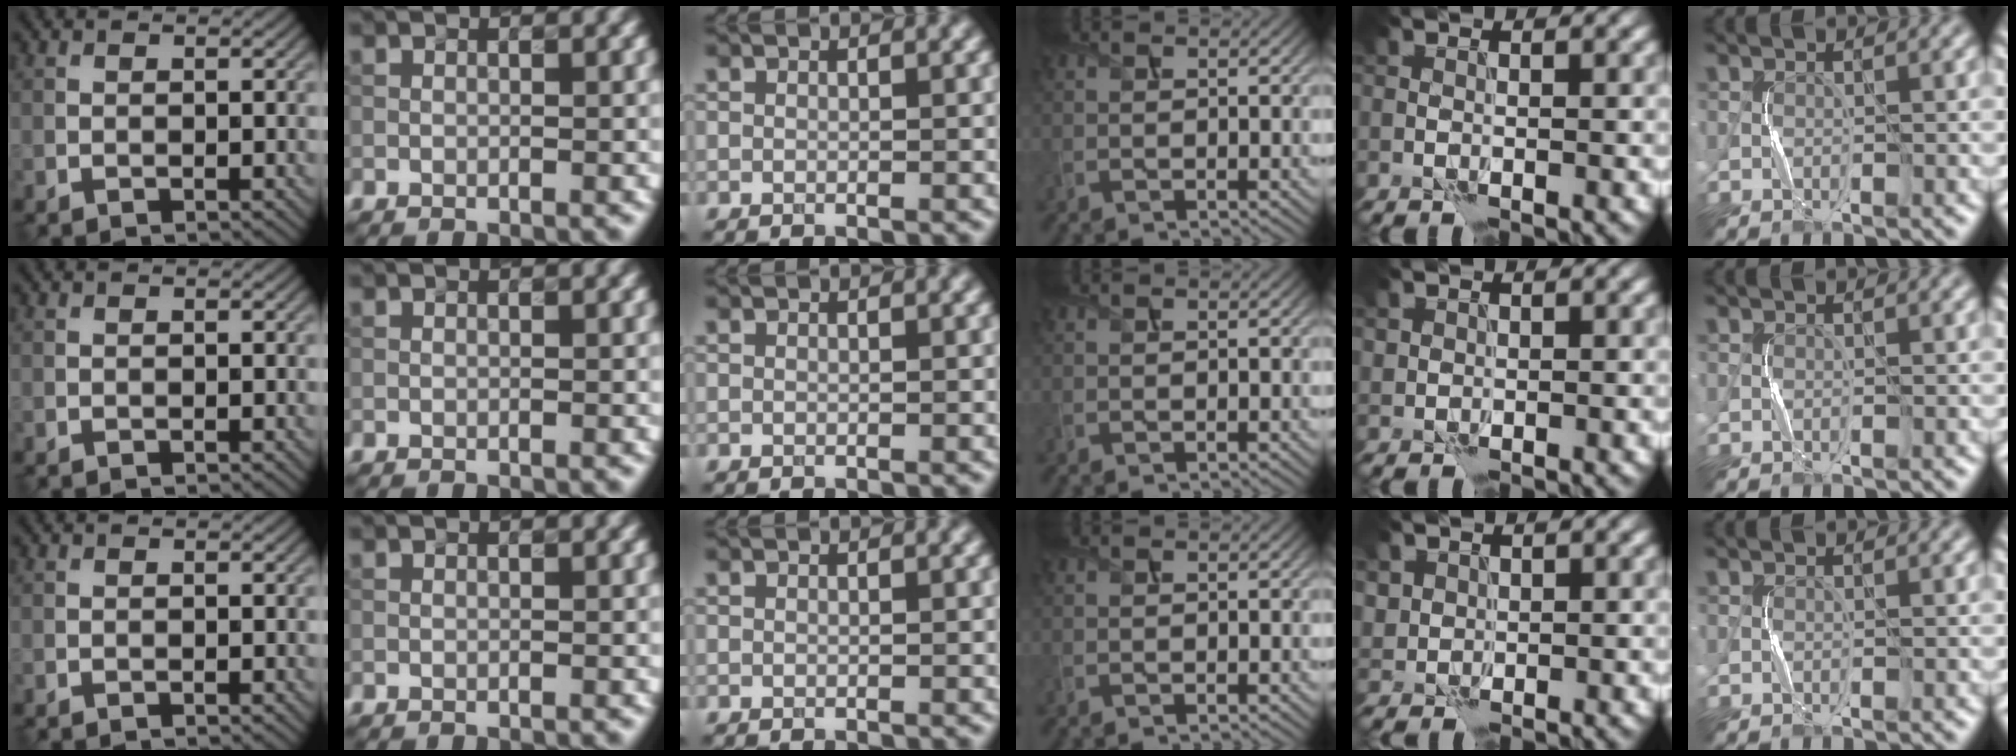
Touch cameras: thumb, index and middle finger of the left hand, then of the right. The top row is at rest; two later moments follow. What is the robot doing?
{"motion": "press", "object": "toy piano key"}